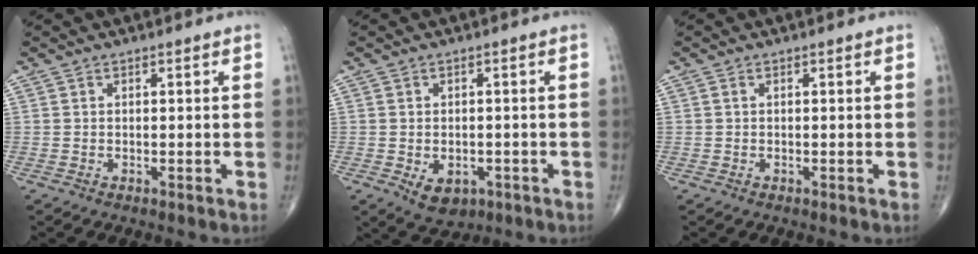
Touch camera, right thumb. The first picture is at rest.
{"total": 5.4, "force": [-1.9, 3.7, 3.5], "torque": [-0.045, 0.005, -0.016]}
{"total": 0.0}